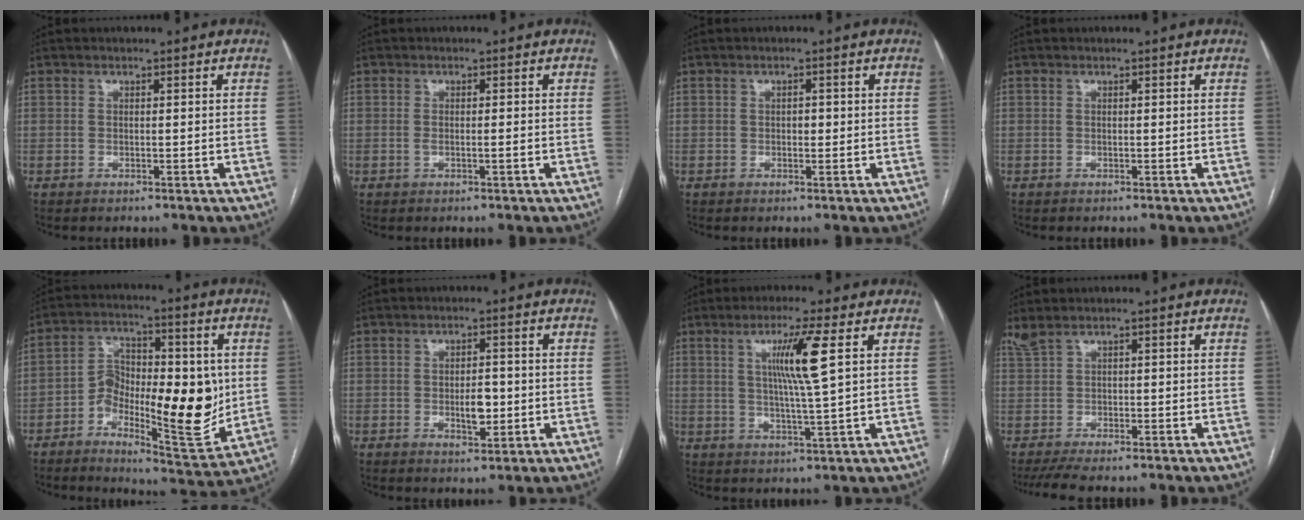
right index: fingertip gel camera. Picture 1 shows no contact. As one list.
[{"total": 1.6, "force": [-0.2, 0.3, 1.6], "torque": [-0.031, 0.001, 0.000]}, {"total": 1.2, "force": [0.0, 0.7, 0.9], "torque": [-0.012, 0.002, -0.001]}, {"total": 0.0}, {"total": 15.4, "force": [-2.2, 6.0, 14.0], "torque": [-0.224, 0.009, -0.032]}, {"total": 4.1, "force": [-0.7, 1.7, 3.7], "torque": [-0.057, 0.000, -0.006]}, {"total": 7.6, "force": [2.3, -1.0, 7.2], "torque": [-0.132, -0.004, 0.044]}, {"total": 3.2, "force": [-0.9, 0.9, 2.9], "torque": [-0.077, 0.008, -0.013]}]